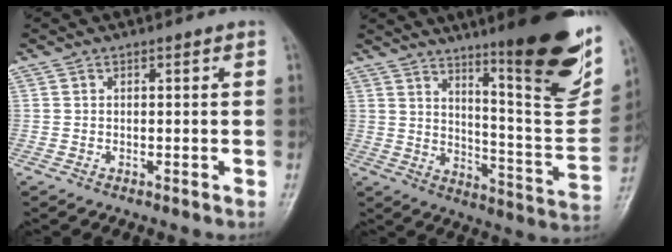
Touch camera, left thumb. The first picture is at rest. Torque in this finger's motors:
{"motor_torque": [2.96, 1.01, 1.33, -1.44, 0.36]}